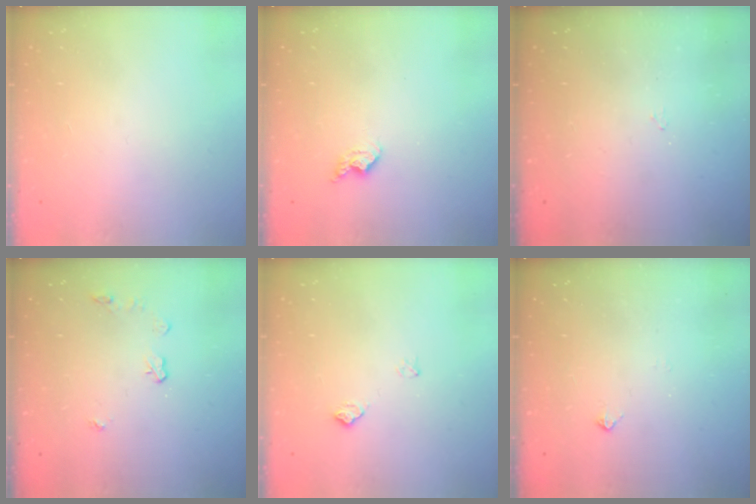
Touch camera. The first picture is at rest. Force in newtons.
{"total": 4.9, "press": 4.8, "slide": 0.8}
{"total": 2.9, "press": 2.9, "slide": 0.5}
{"total": 4.1, "press": 4.1, "slide": 0.6}
{"total": 6.7, "press": 6.6, "slide": 0.9}
{"total": 2.4, "press": 2.4, "slide": 0.5}